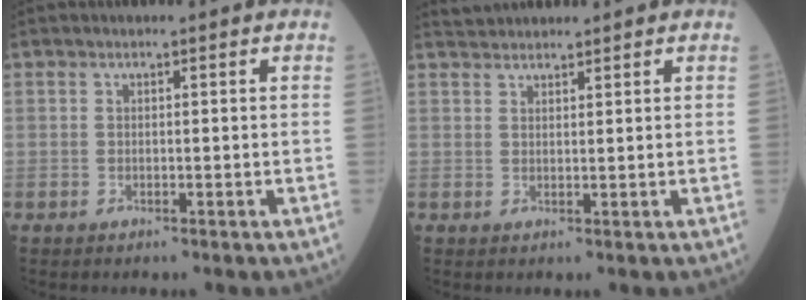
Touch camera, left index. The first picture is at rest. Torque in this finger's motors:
{"motor_torque": [0.20, -0.21, 0.05, 0.01]}